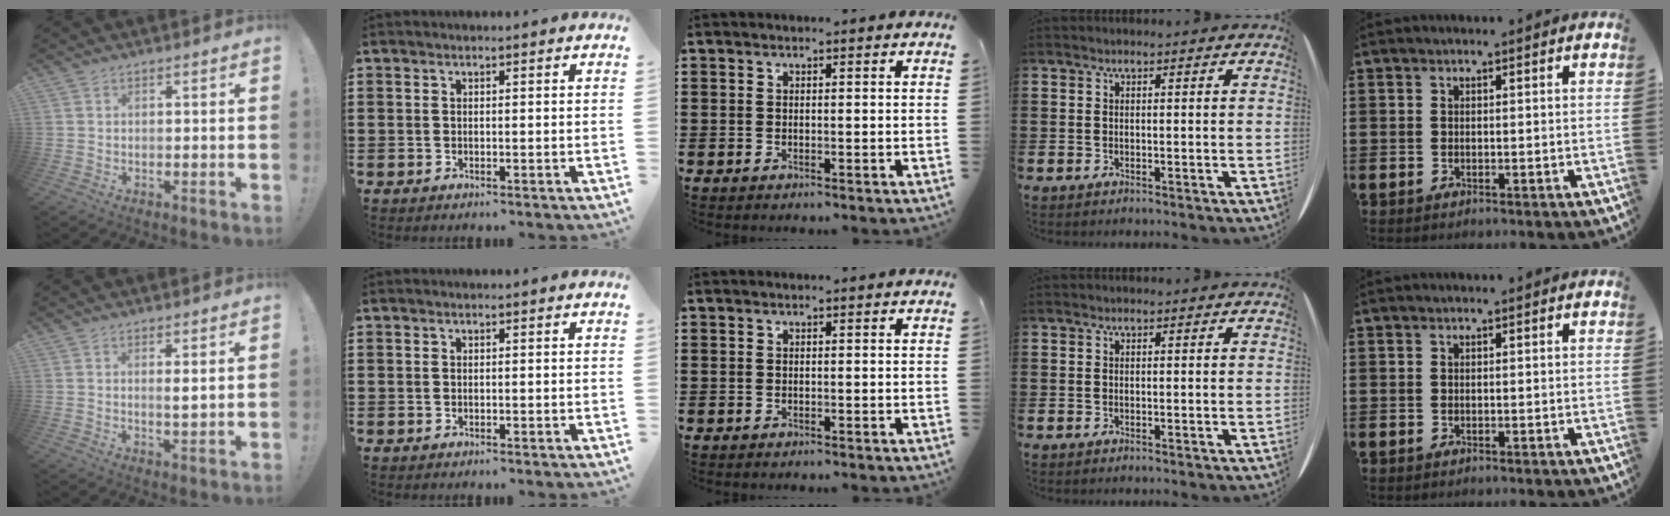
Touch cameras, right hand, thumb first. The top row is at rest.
{"thumb": {"total": 2.1, "force": [0.8, 0.1, 1.9], "torque": [-0.024, -0.010, 0.010]}}